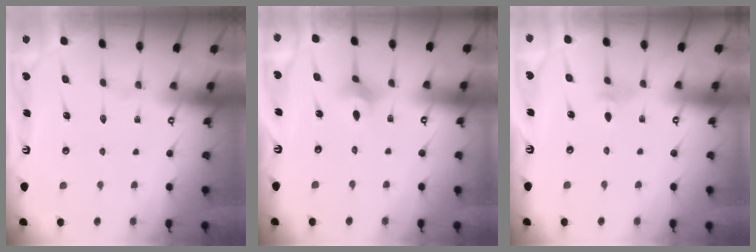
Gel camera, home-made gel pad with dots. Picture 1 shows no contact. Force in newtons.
{"total": 2.3, "press": 2.3, "slide": 0.5}
{"total": 3.1, "press": 3.0, "slide": 0.7}